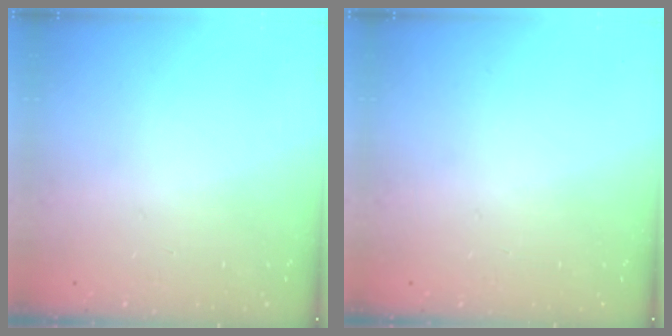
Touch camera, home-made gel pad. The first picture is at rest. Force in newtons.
{"total": 0.0}